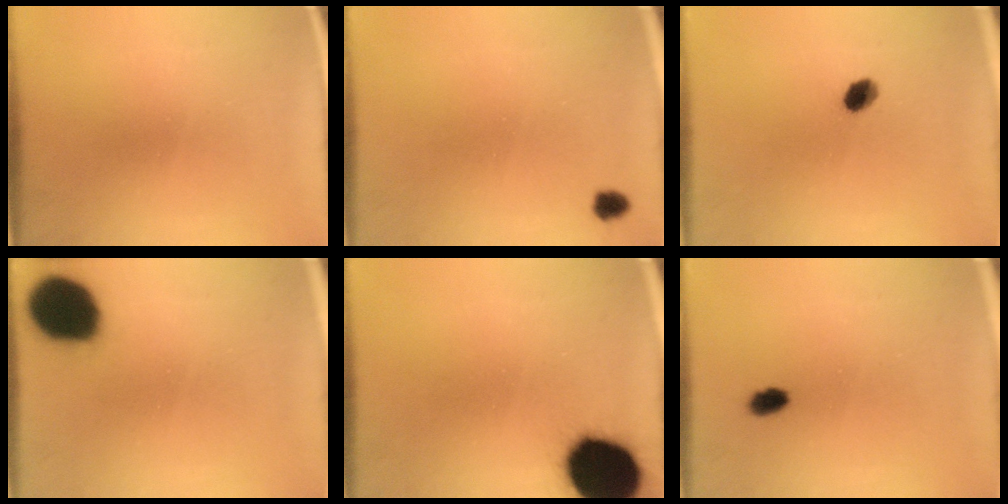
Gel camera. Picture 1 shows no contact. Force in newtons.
{"total": 1.8}
{"total": 3.4}
{"total": 18.0}
{"total": 19.9}
{"total": 2.3}